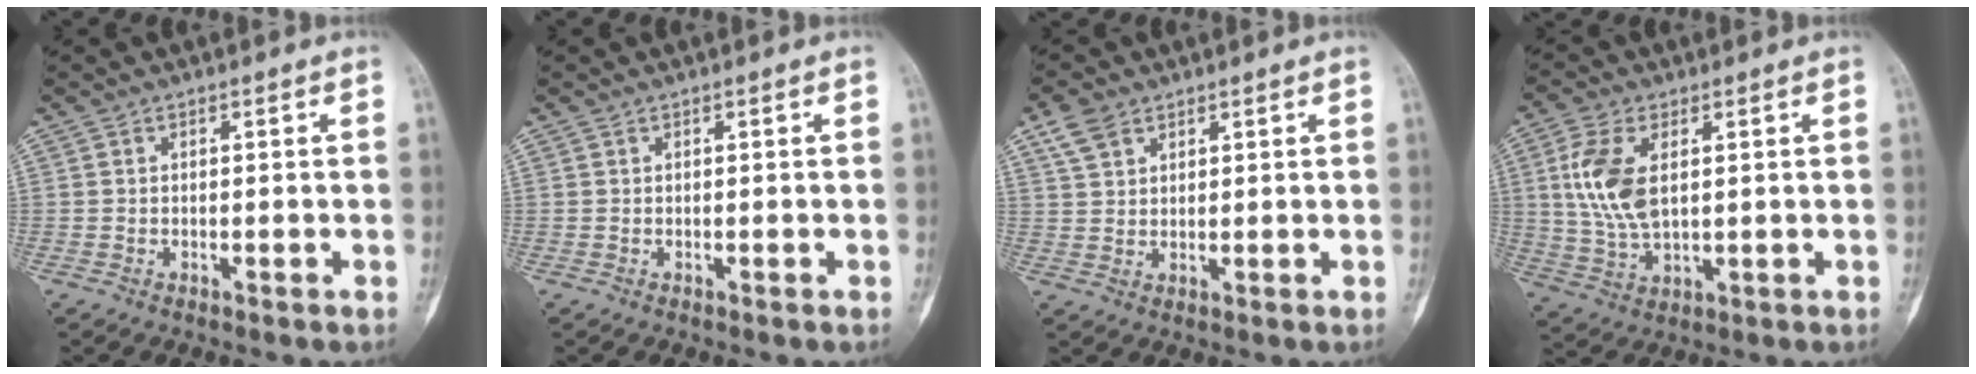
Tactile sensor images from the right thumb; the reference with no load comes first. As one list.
[{"total": 0.0}, {"total": 4.9, "force": [3.0, 3.0, 2.4], "torque": [-0.039, -0.004, 0.063]}, {"total": 10.8, "force": [2.4, 5.8, 8.8], "torque": [-0.188, -0.007, 0.051]}]